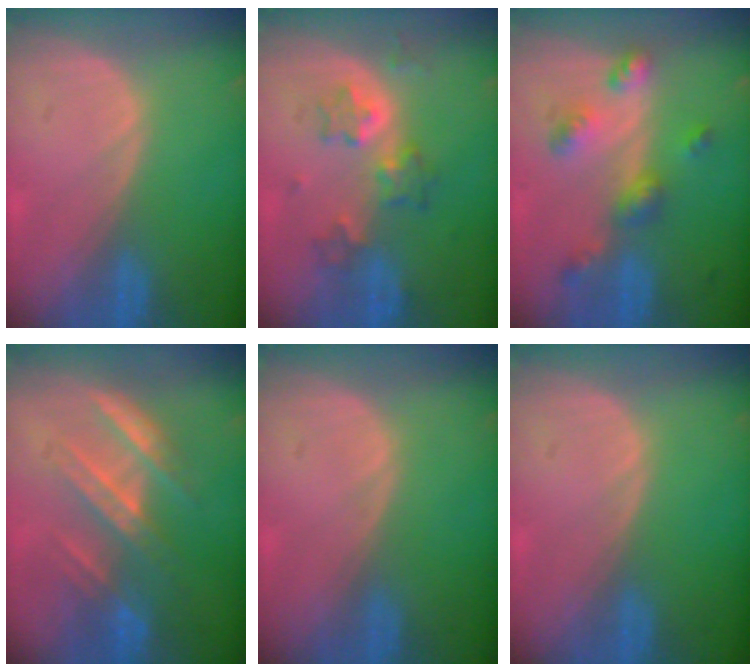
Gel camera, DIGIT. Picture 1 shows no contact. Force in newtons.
{"total": 5.7, "press": 5.7, "slide": 0.6}
{"total": 6.5, "press": 5.7, "slide": 3.1}
{"total": 7.1, "press": 6.8, "slide": 1.9}
{"total": 0.0}
{"total": 0.0}